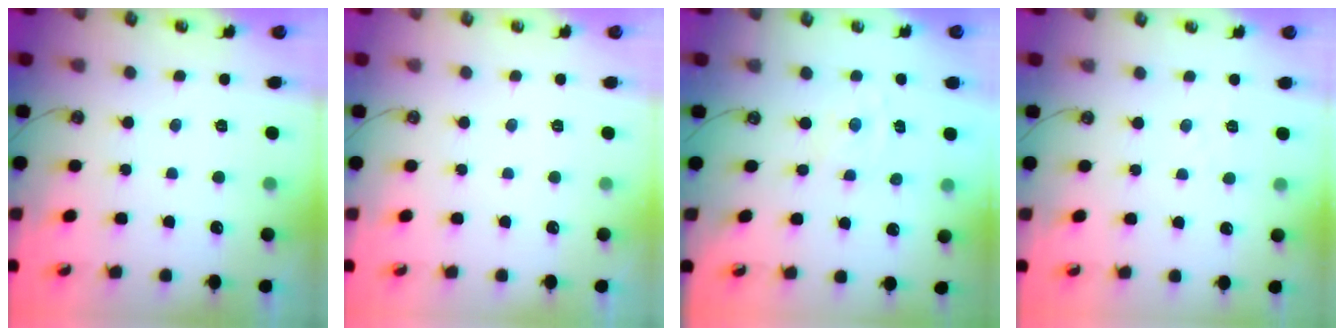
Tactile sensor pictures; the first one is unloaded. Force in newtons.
{"total": 0.0}
{"total": 0.0}
{"total": 2.5, "press": 2.5, "slide": 0.4}